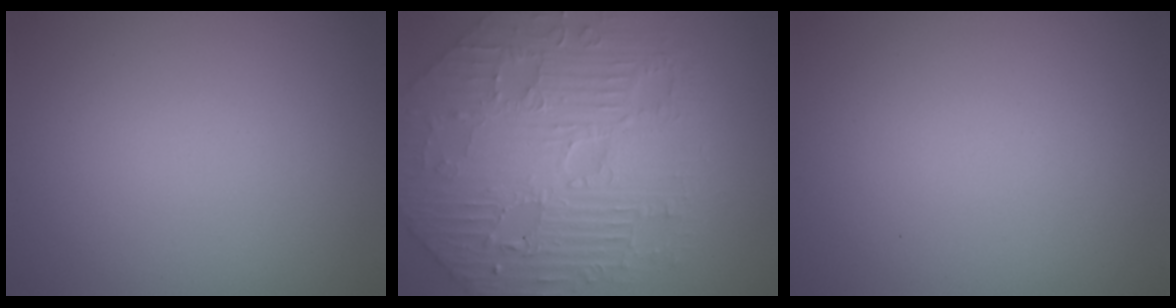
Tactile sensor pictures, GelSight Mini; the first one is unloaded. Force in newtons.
{"total": 8.2, "press": 6.6, "slide": 4.8}
{"total": 0.0}